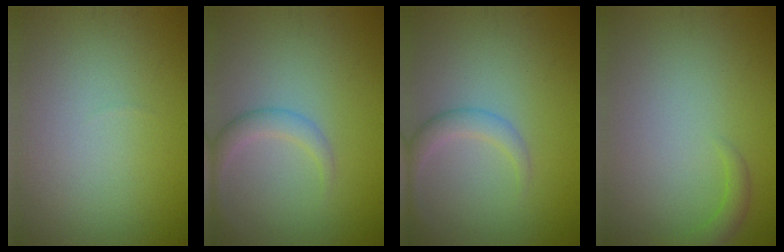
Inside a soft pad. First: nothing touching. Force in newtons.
{"total": 2.0, "press": 2.0, "slide": 0.0}
{"total": 2.0, "press": 2.0, "slide": 0.0}
{"total": 1.3, "press": 1.3, "slide": 0.2}